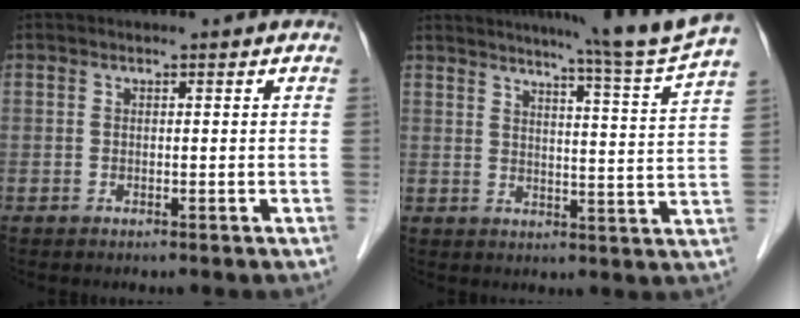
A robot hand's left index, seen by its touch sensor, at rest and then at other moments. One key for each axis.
{"total": 14.0, "fx": 12.2, "fy": -2.9, "fz": 6.2, "tx": -0.101, "ty": -0.050, "tz": 0.149}